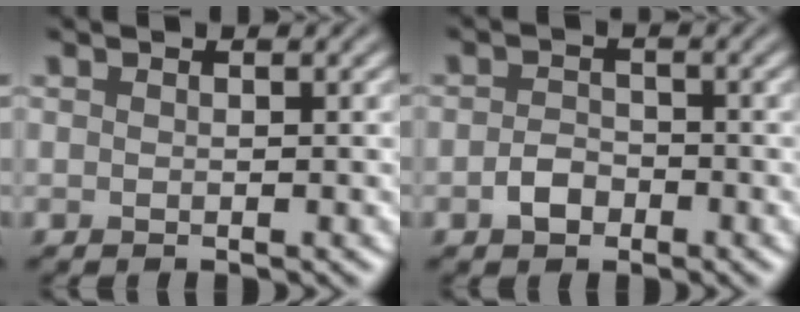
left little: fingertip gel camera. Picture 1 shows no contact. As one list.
[{"total": 2.0, "force": [-1.1, 1.4, 1.0], "torque": [-0.018, 0.002, -0.027]}]